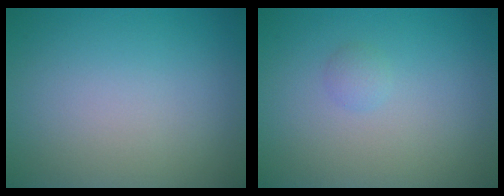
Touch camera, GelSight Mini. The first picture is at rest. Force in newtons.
{"total": 0.8, "press": 0.8, "slide": 0.0}